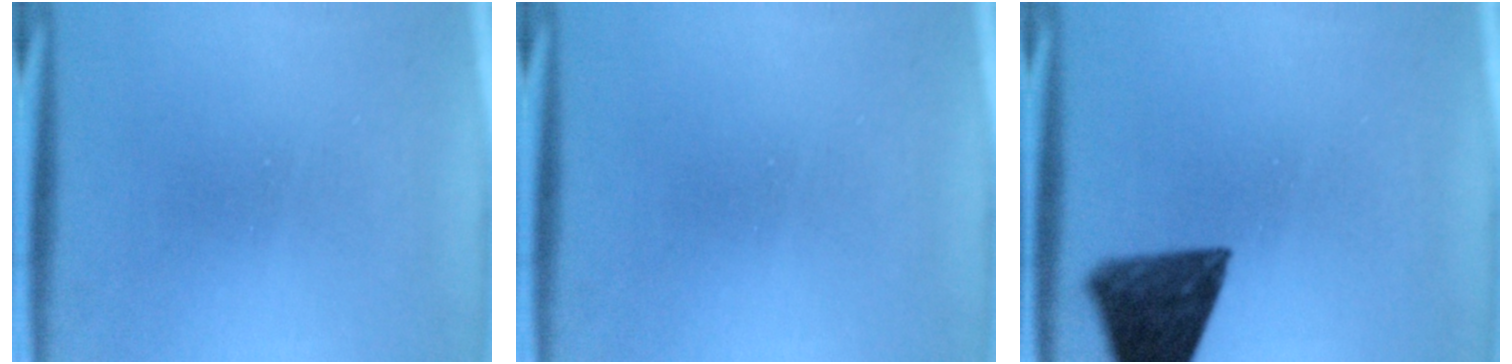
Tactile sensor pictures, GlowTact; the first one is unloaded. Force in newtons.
{"total": 0.0}
{"total": 10.1}